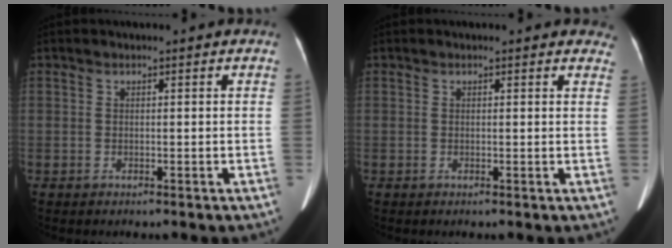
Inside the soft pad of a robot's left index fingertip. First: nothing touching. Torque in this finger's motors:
{"motor_torque": [0.16, -0.25, 0.04, 0.02]}